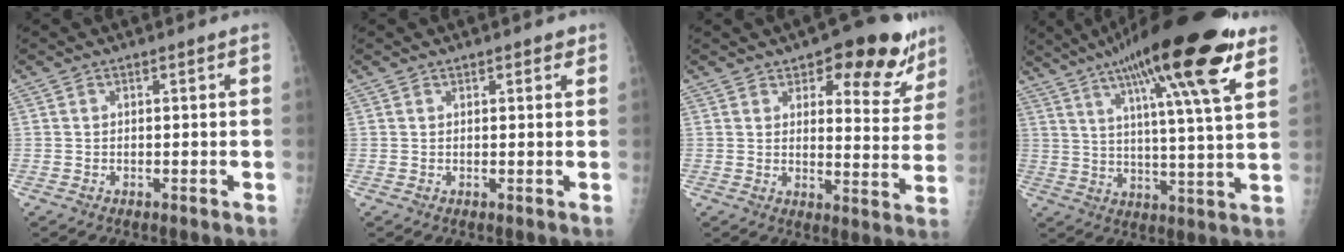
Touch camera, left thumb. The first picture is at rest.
{"total": 1.4, "force": [0.9, 0.8, 0.7], "torque": [0.004, -0.002, 0.008]}
{"total": 14.9, "force": [9.7, 6.7, 9.0], "torque": [-0.046, -0.051, 0.125]}
{"total": 23.2, "force": [13.4, 3.5, 18.6], "torque": [-0.282, -0.030, 0.203]}